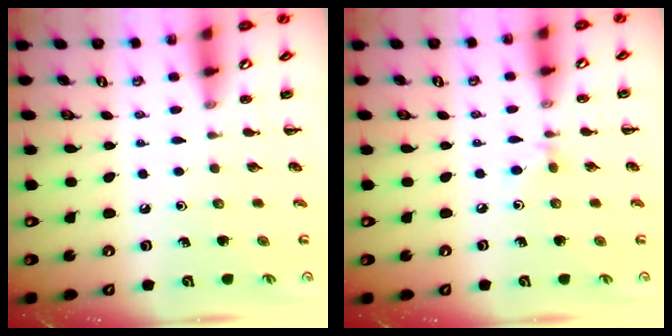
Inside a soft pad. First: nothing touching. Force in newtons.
{"total": 3.9, "press": 3.6, "slide": 1.6}